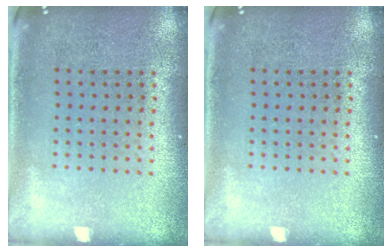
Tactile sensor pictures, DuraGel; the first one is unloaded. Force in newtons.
{"total": 0.0}